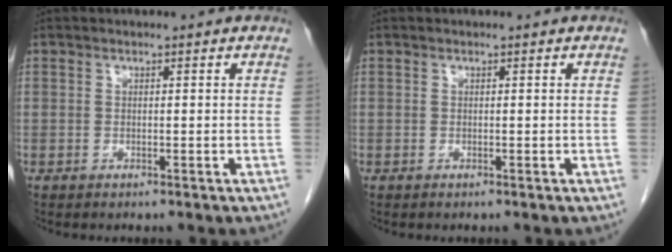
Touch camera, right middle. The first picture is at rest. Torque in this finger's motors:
{"motor_torque": [0.00, 0.00, 0.00, 0.00]}